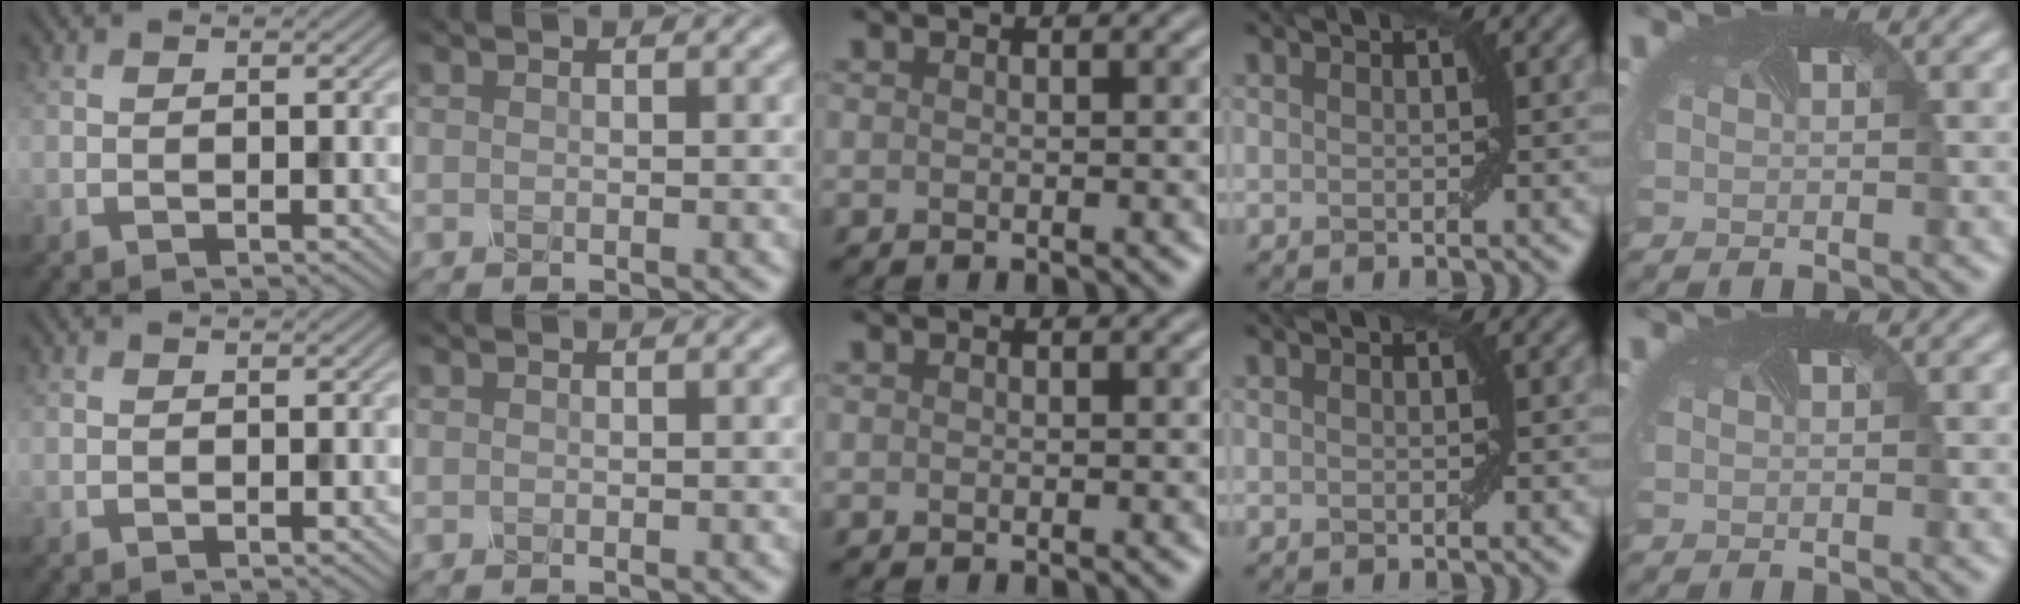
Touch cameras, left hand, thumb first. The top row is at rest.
{}